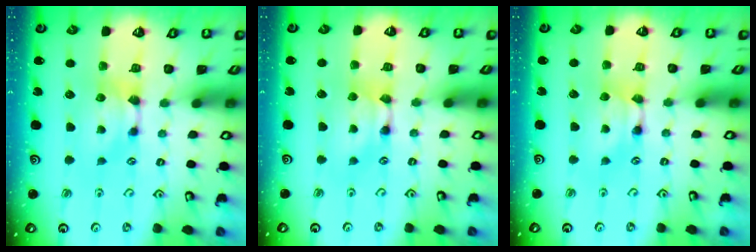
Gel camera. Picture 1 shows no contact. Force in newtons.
{"total": 1.6, "press": 1.6, "slide": 0.1}
{"total": 1.8, "press": 1.8, "slide": 0.1}